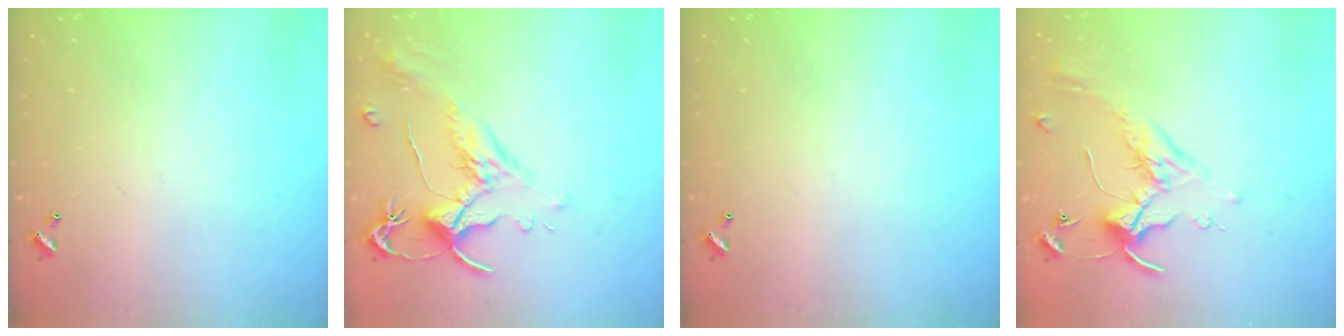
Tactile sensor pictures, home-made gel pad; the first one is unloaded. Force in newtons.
{"total": 1.8, "press": 1.3, "slide": 1.3}
{"total": 0.0}
{"total": 0.7, "press": 0.6, "slide": 0.4}